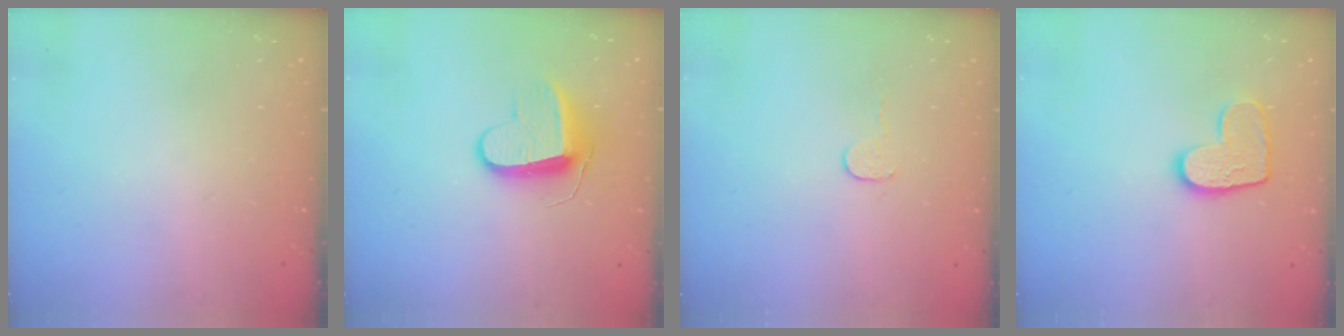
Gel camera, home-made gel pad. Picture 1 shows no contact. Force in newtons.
{"total": 9.1, "press": 9.1, "slide": 0.3}
{"total": 3.0, "press": 3.0, "slide": 0.3}
{"total": 10.3, "press": 10.2, "slide": 0.6}